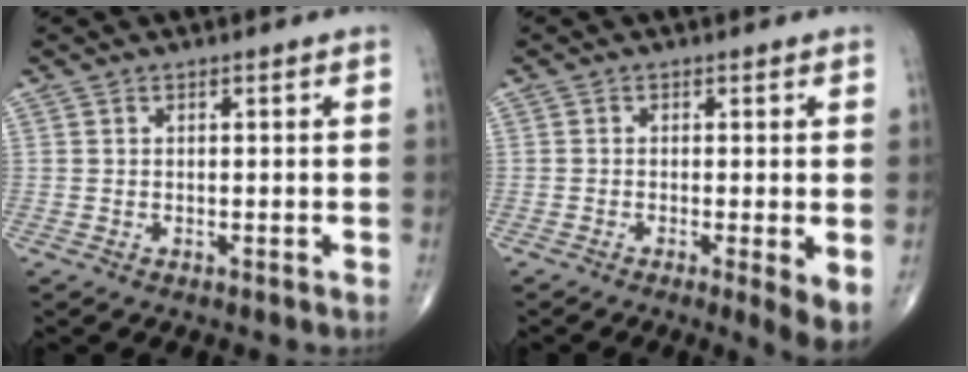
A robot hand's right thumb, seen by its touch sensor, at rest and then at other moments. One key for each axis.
{"total": 4.6, "fx": -0.9, "fy": 0.7, "fz": 4.5, "tx": -0.075, "ty": -0.016, "tz": -0.020}